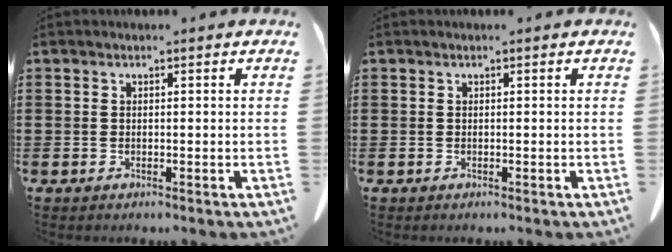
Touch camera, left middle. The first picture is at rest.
{"total": 0.0}